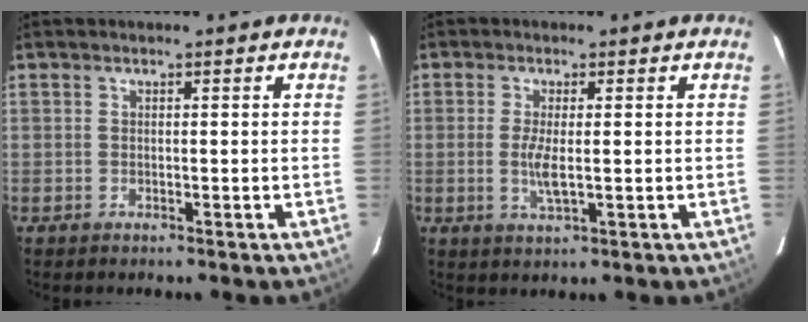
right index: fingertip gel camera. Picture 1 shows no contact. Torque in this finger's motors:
{"motor_torque": [0.45, -0.43, 0.28, 0.10]}